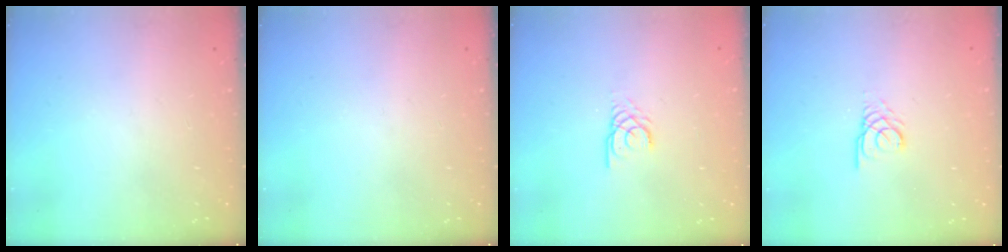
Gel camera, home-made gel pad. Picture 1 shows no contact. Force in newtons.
{"total": 0.0}
{"total": 2.3, "press": 2.3, "slide": 0.2}
{"total": 2.6, "press": 2.6, "slide": 0.2}